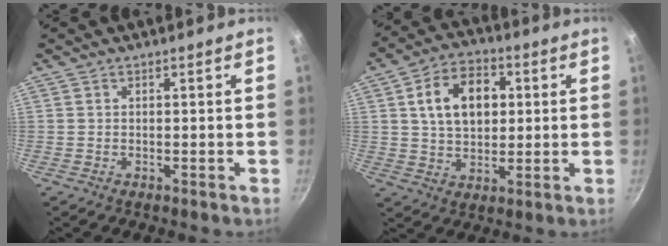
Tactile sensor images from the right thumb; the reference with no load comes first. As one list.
[{"total": 12.6, "force": [2.7, 8.5, 8.8], "torque": [-0.120, 0.006, 0.040]}]